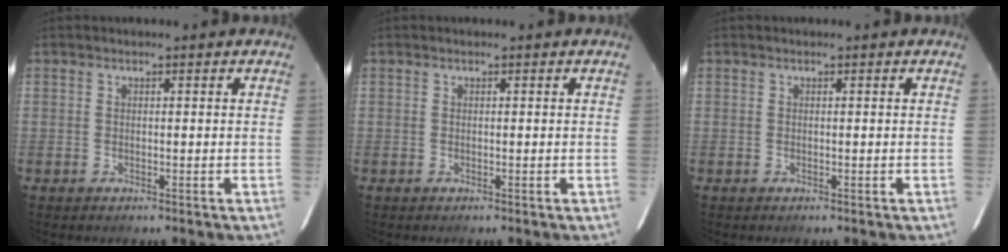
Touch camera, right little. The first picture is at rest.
{"total": 0.0}
{"total": 0.0}